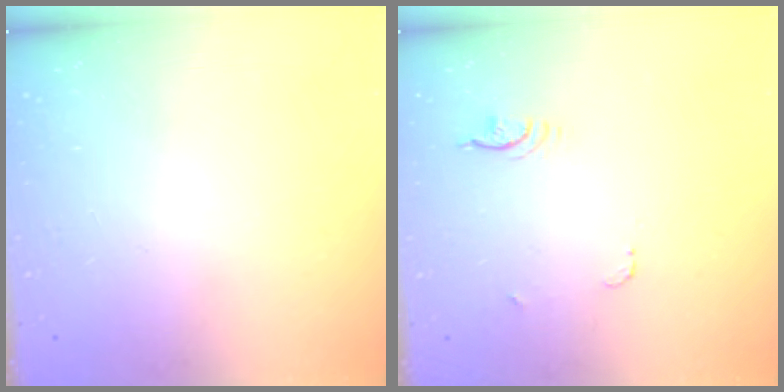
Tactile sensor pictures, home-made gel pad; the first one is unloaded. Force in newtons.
{"total": 3.9, "press": 3.5, "slide": 1.7}